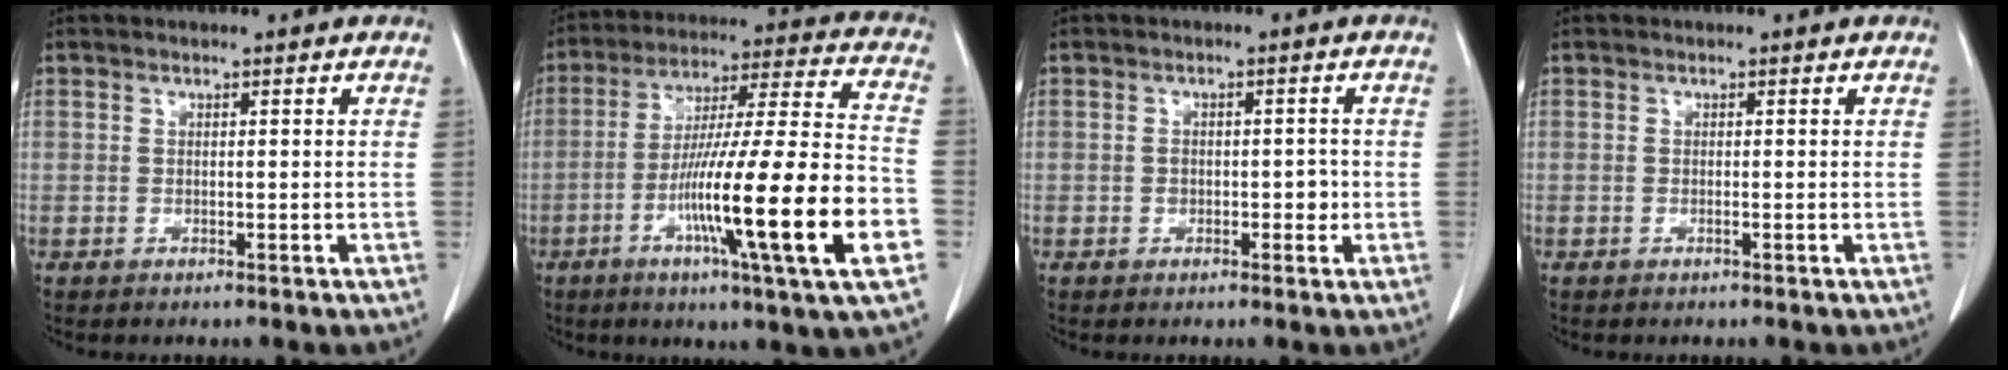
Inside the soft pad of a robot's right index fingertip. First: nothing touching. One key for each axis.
{"total": 22.5, "fx": -7.3, "fy": 0.0, "fz": 21.3, "tx": -0.340, "ty": -0.019, "tz": -0.124}
{"total": 2.5, "fx": -0.5, "fy": 1.6, "fz": 1.8, "tx": -0.022, "ty": 0.005, "tz": -0.006}
{"total": 0.0}